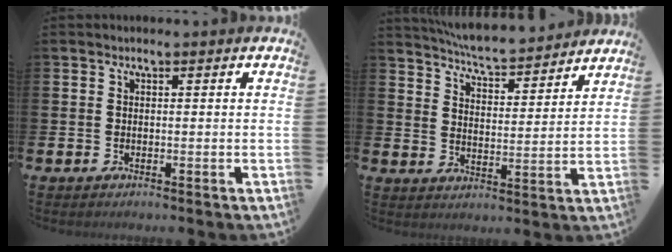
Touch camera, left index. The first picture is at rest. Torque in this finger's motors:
{"motor_torque": [0.43, -1.71, 0.66, 0.13]}